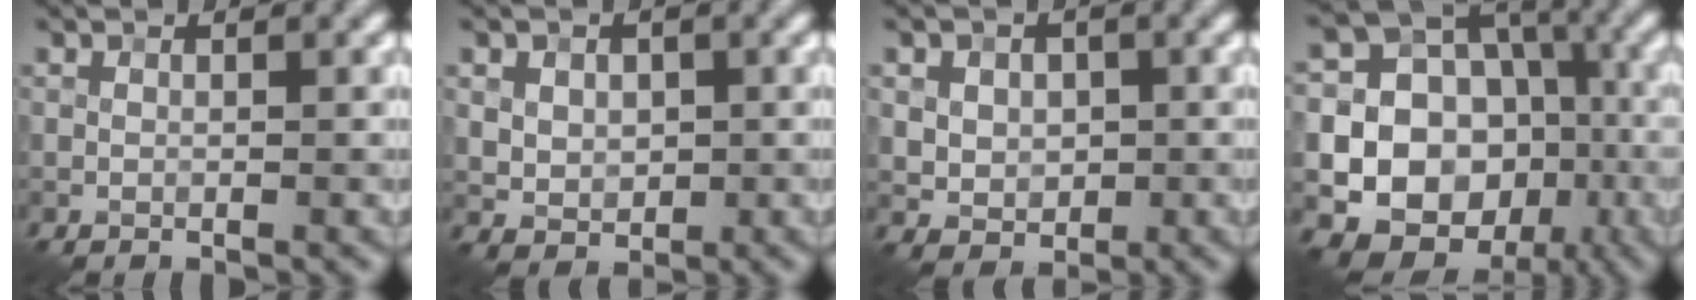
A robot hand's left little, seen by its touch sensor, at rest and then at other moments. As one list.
[{"total": 2.8, "force": [0.4, 2.3, 1.5], "torque": [-0.029, 0.001, 0.005]}, {"total": 3.7, "force": [0.5, 3.1, 2.0], "torque": [-0.036, 0.007, 0.007]}, {"total": 19.0, "force": [-4.7, 17.2, 6.6], "torque": [-0.131, -0.007, -0.095]}]